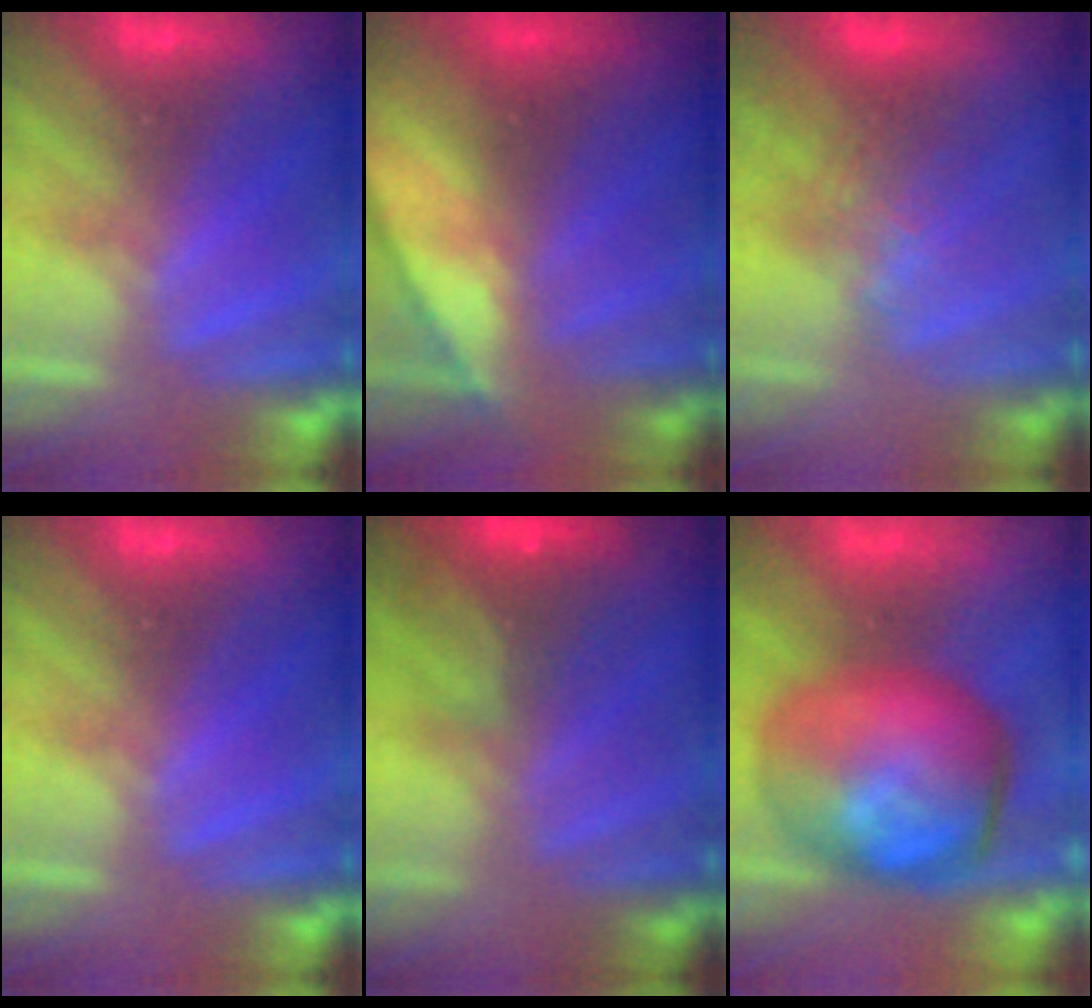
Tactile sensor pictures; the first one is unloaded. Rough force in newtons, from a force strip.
{"total": 7.2}
{"total": 2.6}
{"total": 0.0}
{"total": 10.4}
{"total": 7.7}